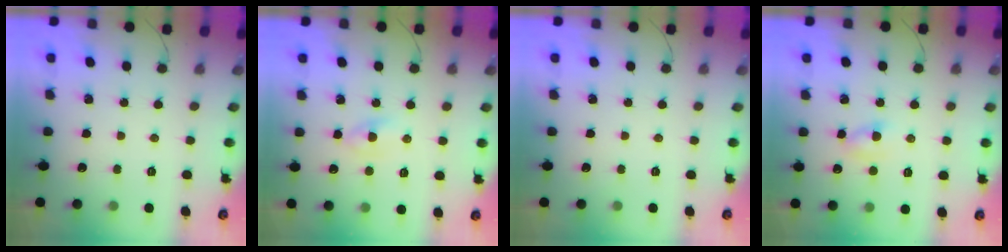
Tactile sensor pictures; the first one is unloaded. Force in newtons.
{"total": 3.0, "press": 2.9, "slide": 1.0}
{"total": 0.0}
{"total": 2.8, "press": 2.6, "slide": 1.1}